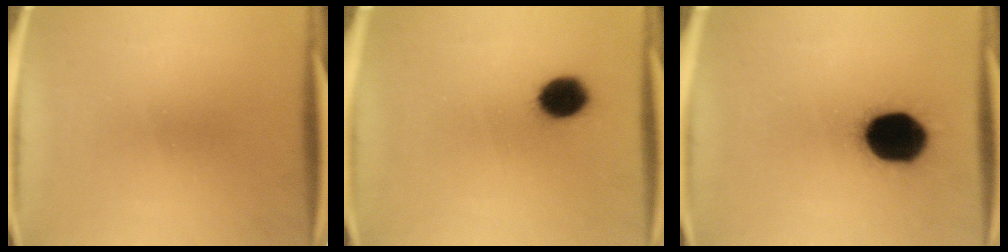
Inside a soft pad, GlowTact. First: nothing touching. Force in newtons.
{"total": 8.3}
{"total": 19.2}